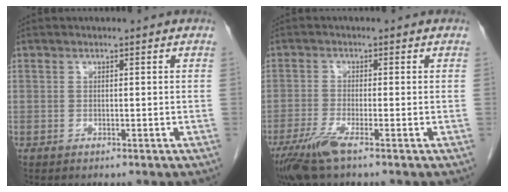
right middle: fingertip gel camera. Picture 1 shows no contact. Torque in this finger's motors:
{"motor_torque": [1.14, -0.76, 0.12, 0.08]}